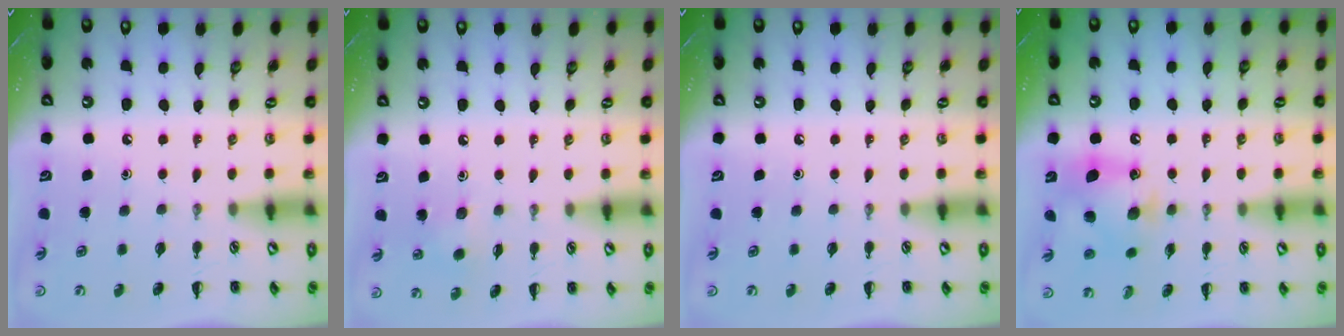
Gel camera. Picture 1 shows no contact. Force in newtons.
{"total": 2.8, "press": 2.7, "slide": 0.7}
{"total": 0.0}
{"total": 11.8, "press": 11.7, "slide": 1.6}